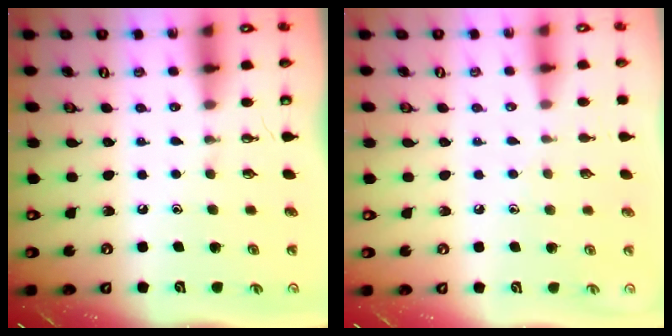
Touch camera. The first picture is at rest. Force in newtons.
{"total": 4.0, "press": 4.0, "slide": 0.6}